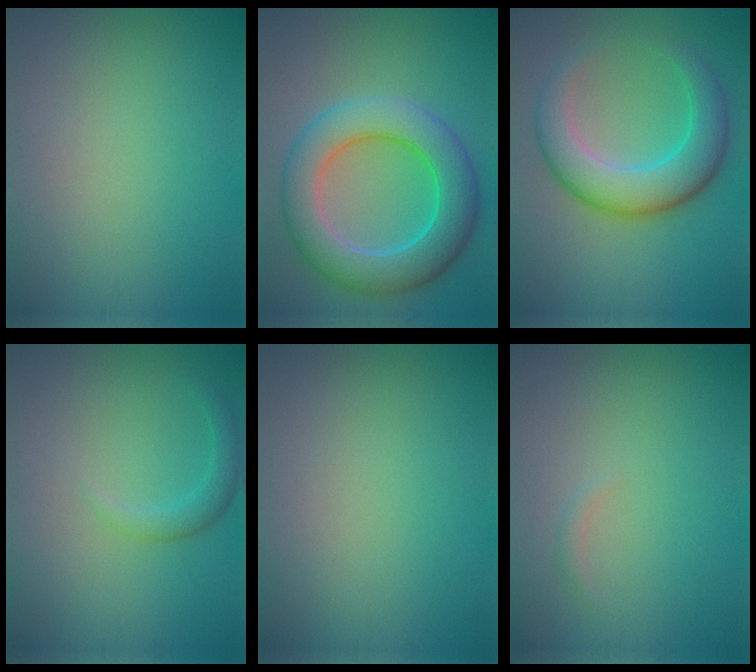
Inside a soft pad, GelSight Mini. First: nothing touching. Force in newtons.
{"total": 8.7, "press": 8.7, "slide": 0.1}
{"total": 7.0, "press": 7.0, "slide": 0.1}
{"total": 1.9, "press": 1.9, "slide": 0.1}
{"total": 0.0}
{"total": 0.5, "press": 0.5, "slide": 0.0}